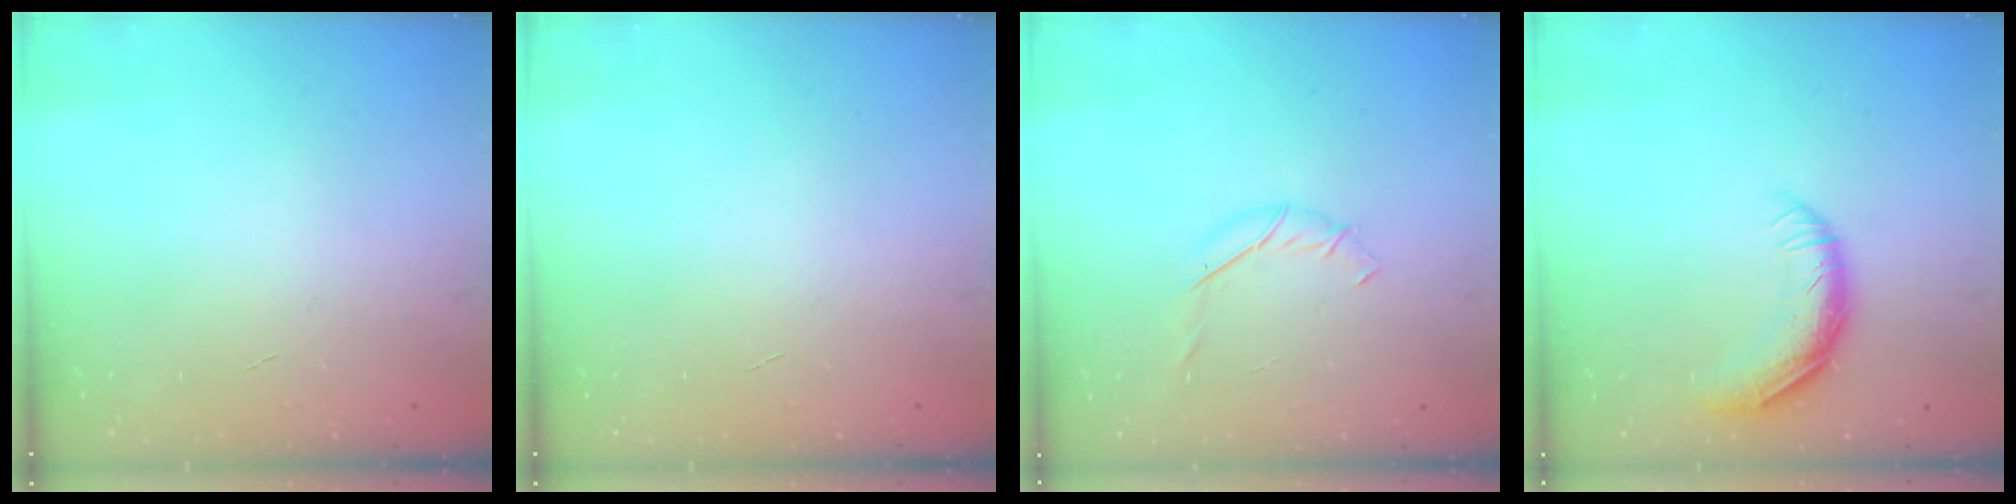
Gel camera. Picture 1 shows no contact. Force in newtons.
{"total": 0.0}
{"total": 4.2, "press": 4.1, "slide": 1.2}
{"total": 11.5, "press": 11.3, "slide": 1.8}